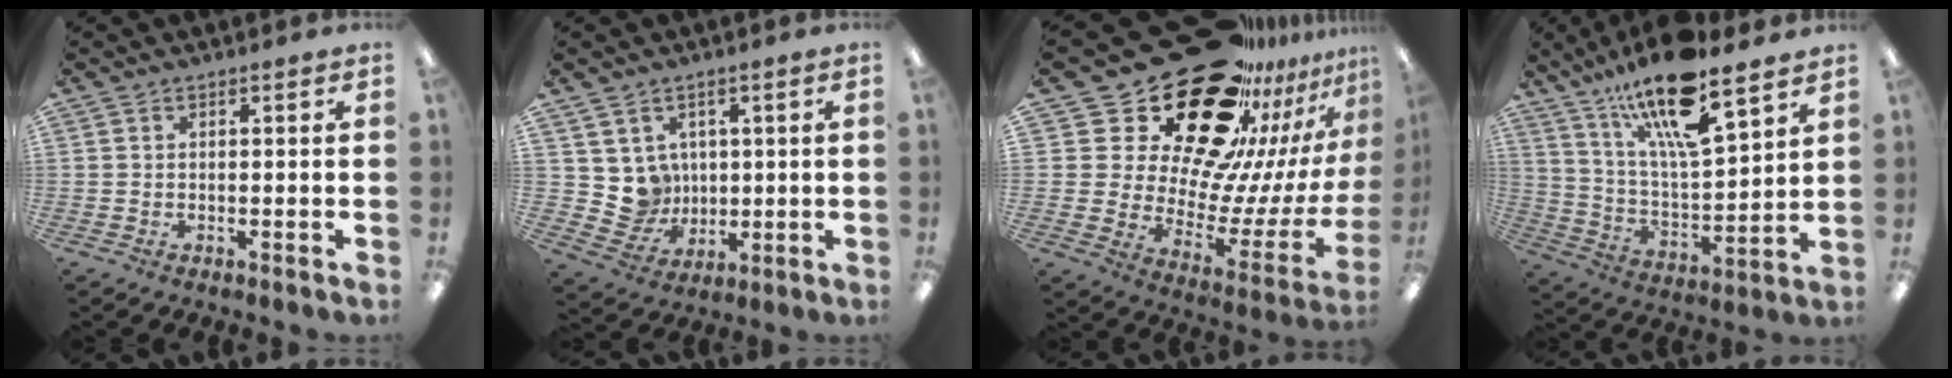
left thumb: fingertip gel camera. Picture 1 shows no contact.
{"total": 7.2, "force": [2.5, 6.7, 0.6], "torque": [-0.017, -0.016, 0.058]}
{"total": 32.5, "force": [21.7, 16.2, 18.0], "torque": [-0.285, -0.167, 0.406]}
{"total": 18.7, "force": [13.9, 4.5, 11.6], "torque": [-0.206, -0.081, 0.234]}